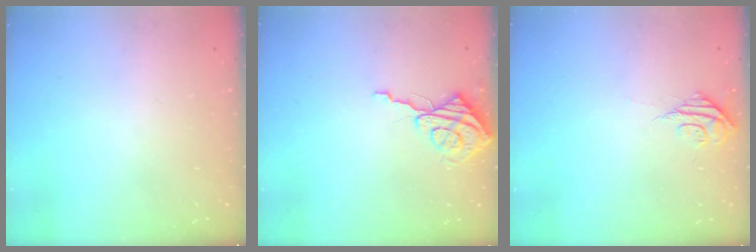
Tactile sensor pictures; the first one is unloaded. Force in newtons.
{"total": 8.9, "press": 8.9, "slide": 0.4}
{"total": 5.6, "press": 5.6, "slide": 0.4}